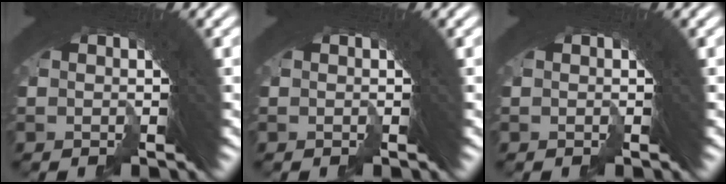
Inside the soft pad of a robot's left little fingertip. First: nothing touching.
{"total": 0.0}
{"total": 0.0}